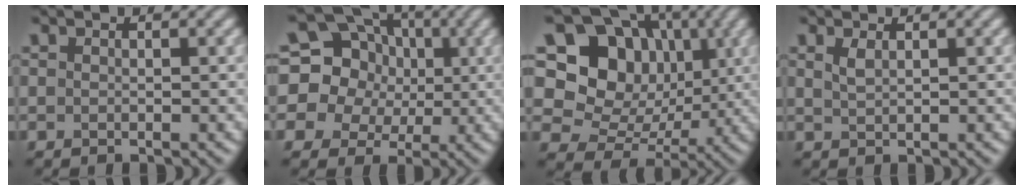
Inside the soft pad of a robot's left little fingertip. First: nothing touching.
{"total": 16.8, "force": [4.4, 14.9, 6.4], "torque": [-0.150, 0.041, 0.053]}
{"total": 13.3, "force": [4.0, 10.9, 6.5], "torque": [-0.136, 0.038, 0.060]}
{"total": 1.0, "force": [0.6, 0.3, 0.8], "torque": [-0.019, 0.001, 0.014]}